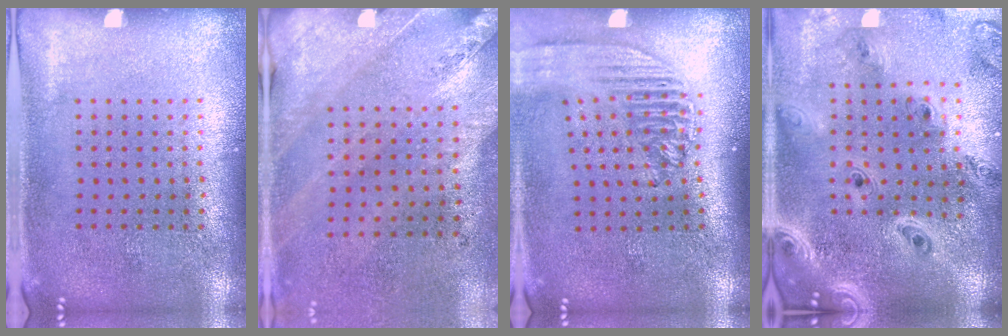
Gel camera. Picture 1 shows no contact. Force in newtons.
{"total": 2.4, "press": 2.1, "slide": 1.3}
{"total": 2.1, "press": 1.6, "slide": 1.3}
{"total": 2.9, "press": 2.4, "slide": 1.6}